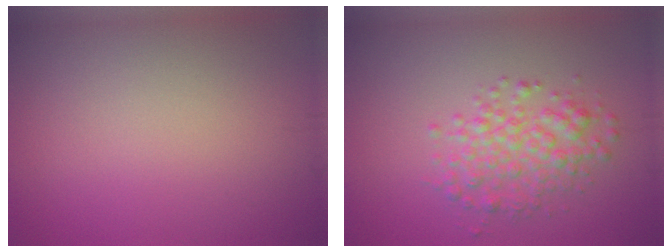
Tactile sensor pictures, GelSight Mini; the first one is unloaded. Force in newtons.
{"total": 3.5, "press": 3.5, "slide": 0.1}